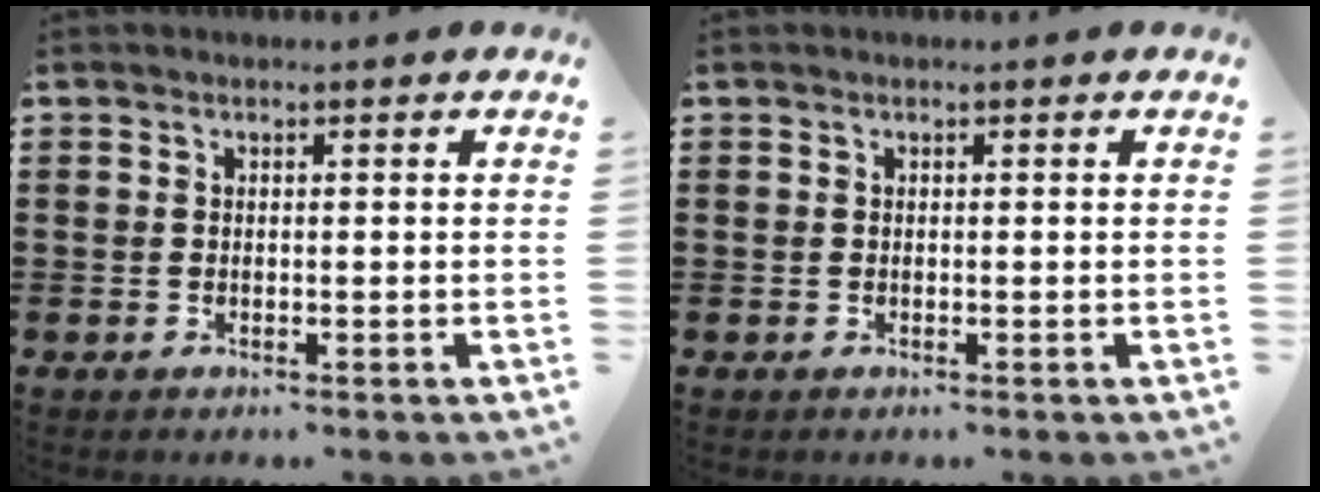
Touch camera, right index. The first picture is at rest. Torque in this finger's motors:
{"motor_torque": [0.00, 0.00, 0.00, -0.01]}